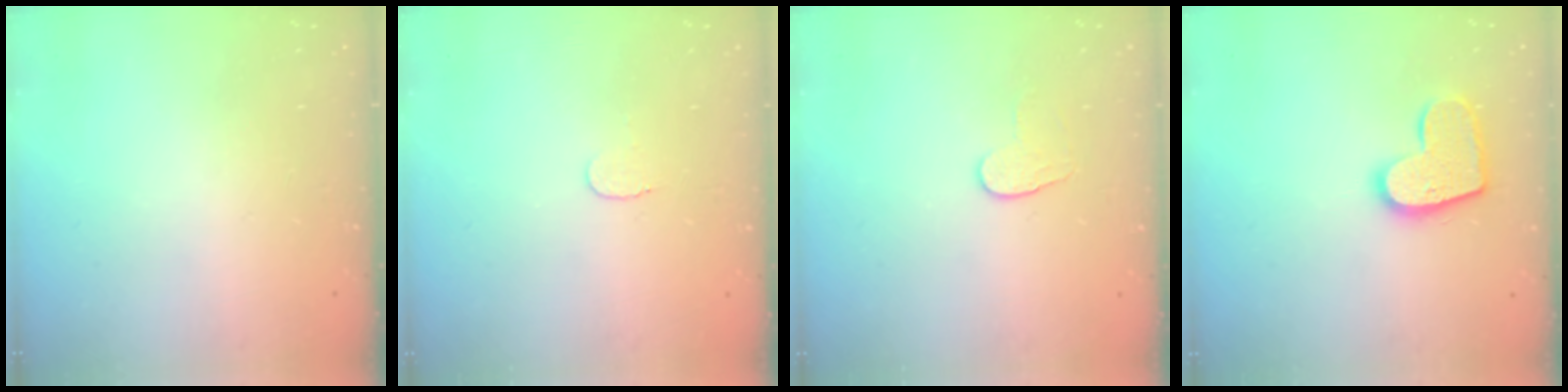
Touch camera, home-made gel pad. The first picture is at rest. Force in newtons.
{"total": 3.5, "press": 3.5, "slide": 0.4}
{"total": 6.2, "press": 6.1, "slide": 0.5}
{"total": 13.5, "press": 13.5, "slide": 0.8}